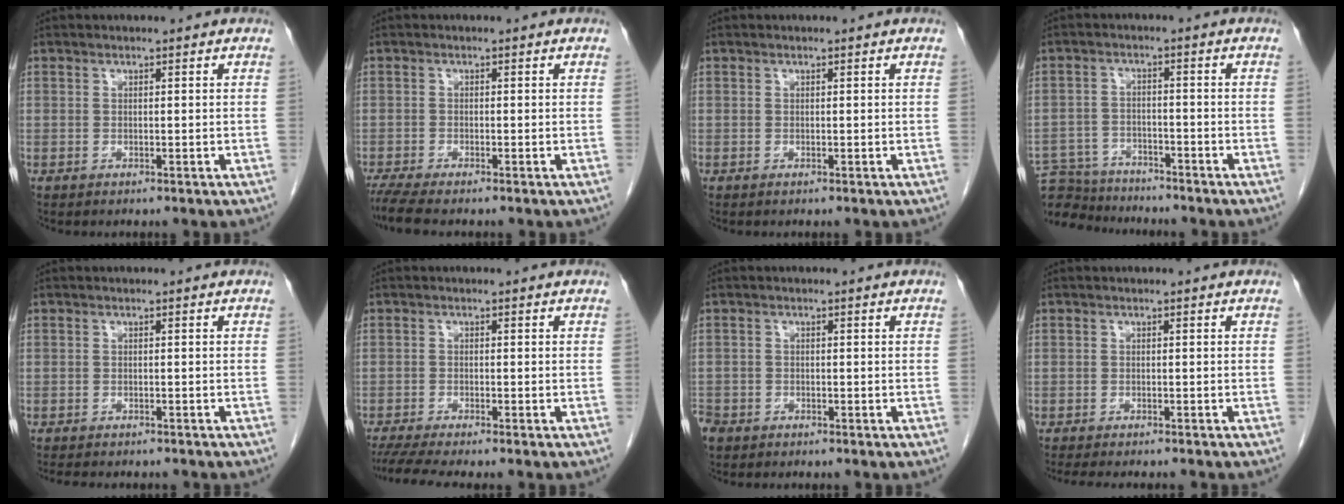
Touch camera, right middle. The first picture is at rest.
{"total": 3.9, "force": [-3.3, -0.1, 2.0], "torque": [-0.041, -0.013, -0.061]}
{"total": 0.0}
{"total": 9.9, "force": [-9.4, 2.5, 1.3], "torque": [-0.028, 0.006, -0.155]}
{"total": 7.5, "force": [-6.5, 2.0, 3.1], "torque": [-0.041, -0.002, -0.084]}
{"total": 5.7, "force": [-4.9, -0.4, 3.0], "torque": [-0.047, -0.014, -0.082]}
{"total": 4.1, "force": [-3.0, 2.6, 1.0], "torque": [-0.029, -0.002, -0.058]}
{"total": 7.9, "force": [-7.0, 1.1, 3.5], "torque": [-0.040, -0.012, -0.096]}